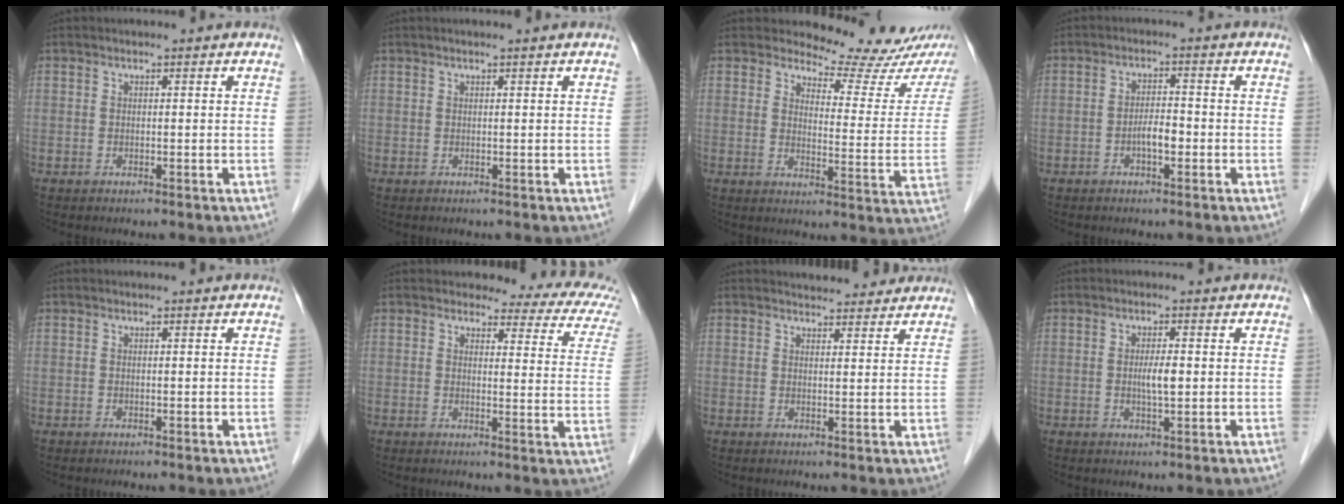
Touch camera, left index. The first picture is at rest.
{"total": 0.9, "force": [0.7, -0.1, 0.4], "torque": [-0.010, 0.010, 0.017]}
{"total": 11.7, "force": [11.3, 1.3, 2.8], "torque": [-0.019, -0.062, 0.123]}
{"total": 2.8, "force": [-1.2, 0.9, 2.4], "torque": [-0.042, 0.004, -0.021]}
{"total": 0.0}
{"total": 10.6, "force": [8.8, 3.4, 4.8], "torque": [-0.038, -0.020, 0.066]}
{"total": 6.4, "force": [6.0, 1.6, 1.2], "torque": [-0.009, 0.013, 0.068]}
{"total": 2.6, "force": [-0.2, 0.4, 2.6], "torque": [-0.051, -0.001, -0.003]}